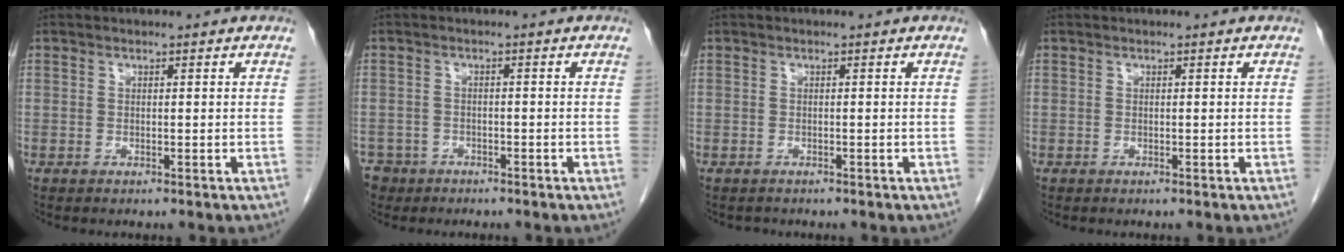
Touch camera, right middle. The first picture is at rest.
{"total": 4.3, "force": [-3.1, 2.9, 0.1], "torque": [-0.004, 0.005, -0.053]}
{"total": 0.7, "force": [-0.6, 0.3, 0.0], "torque": [-0.009, -0.001, -0.011]}
{"total": 0.0}